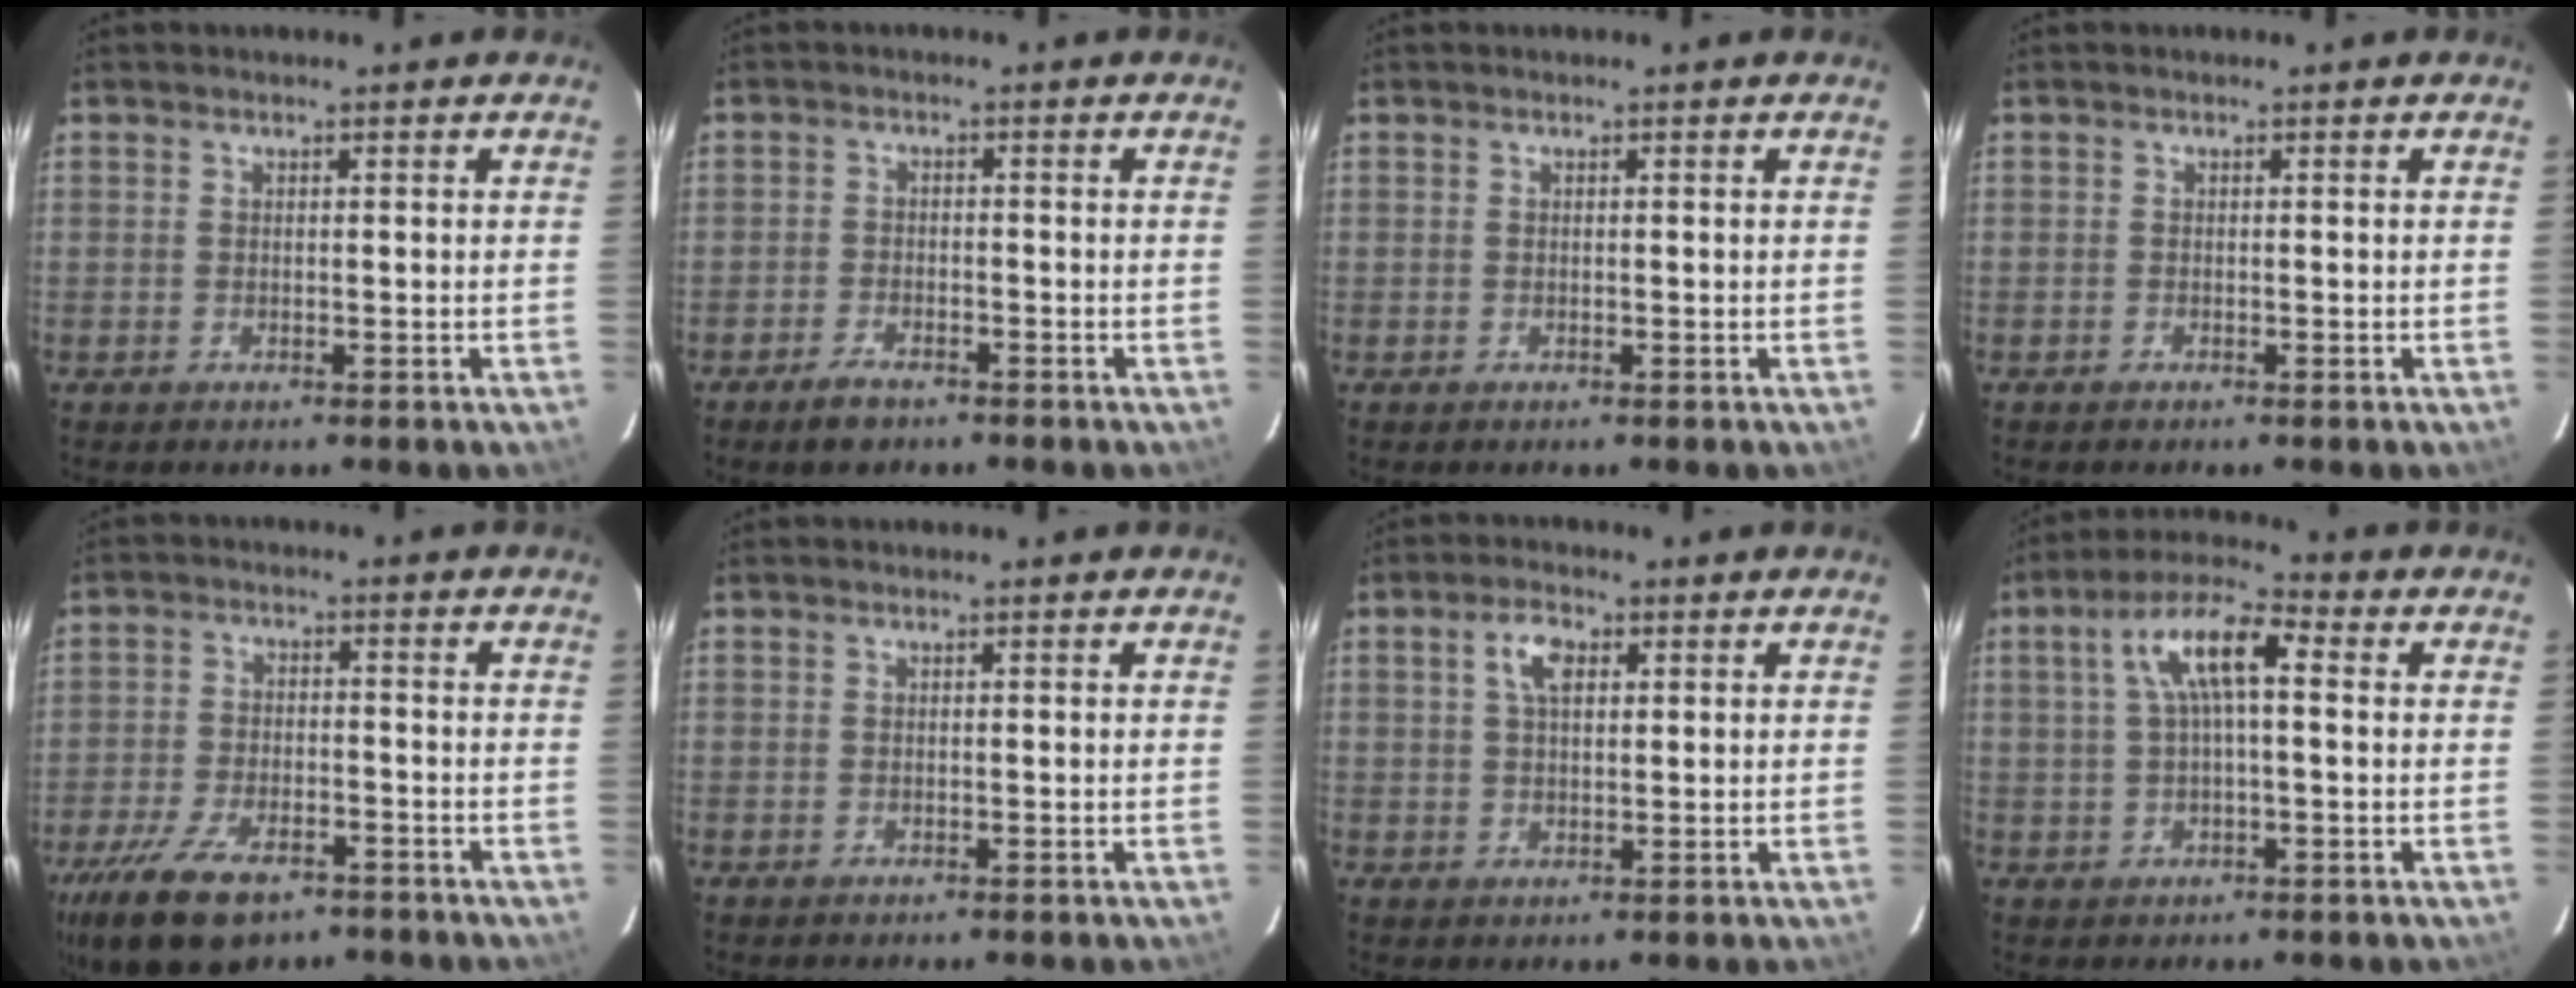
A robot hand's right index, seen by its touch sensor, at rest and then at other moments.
{"total": 3.8, "force": [-2.9, 1.5, 1.9], "torque": [-0.051, -0.001, -0.053]}
{"total": 0.0}
{"total": 0.0}
{"total": 14.9, "force": [-9.8, 6.9, 8.9], "torque": [-0.206, -0.027, -0.170]}
{"total": 0.0}
{"total": 4.4, "force": [1.6, 2.3, 3.4], "torque": [-0.062, 0.011, 0.029]}
{"total": 9.4, "force": [1.9, 2.9, 8.7], "torque": [-0.163, 0.025, 0.032]}